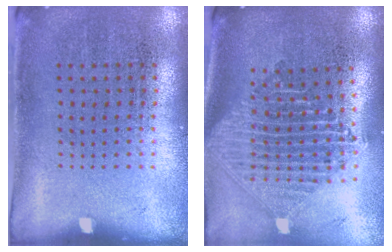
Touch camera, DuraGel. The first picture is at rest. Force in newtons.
{"total": 2.3, "press": 1.8, "slide": 1.4}